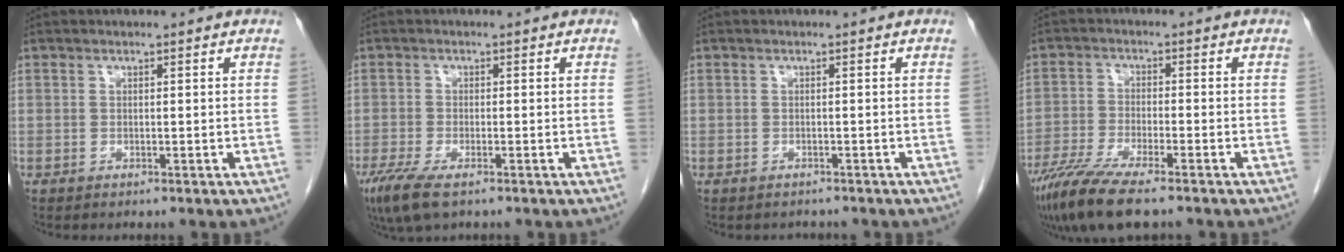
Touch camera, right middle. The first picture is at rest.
{"total": 5.7, "force": [-3.6, 1.4, 4.1], "torque": [-0.086, -0.017, -0.060]}
{"total": 1.6, "force": [-1.4, 0.8, 0.0], "torque": [-0.006, 0.000, -0.021]}
{"total": 9.7, "force": [-7.3, 1.1, 6.3], "torque": [-0.116, -0.024, -0.128]}